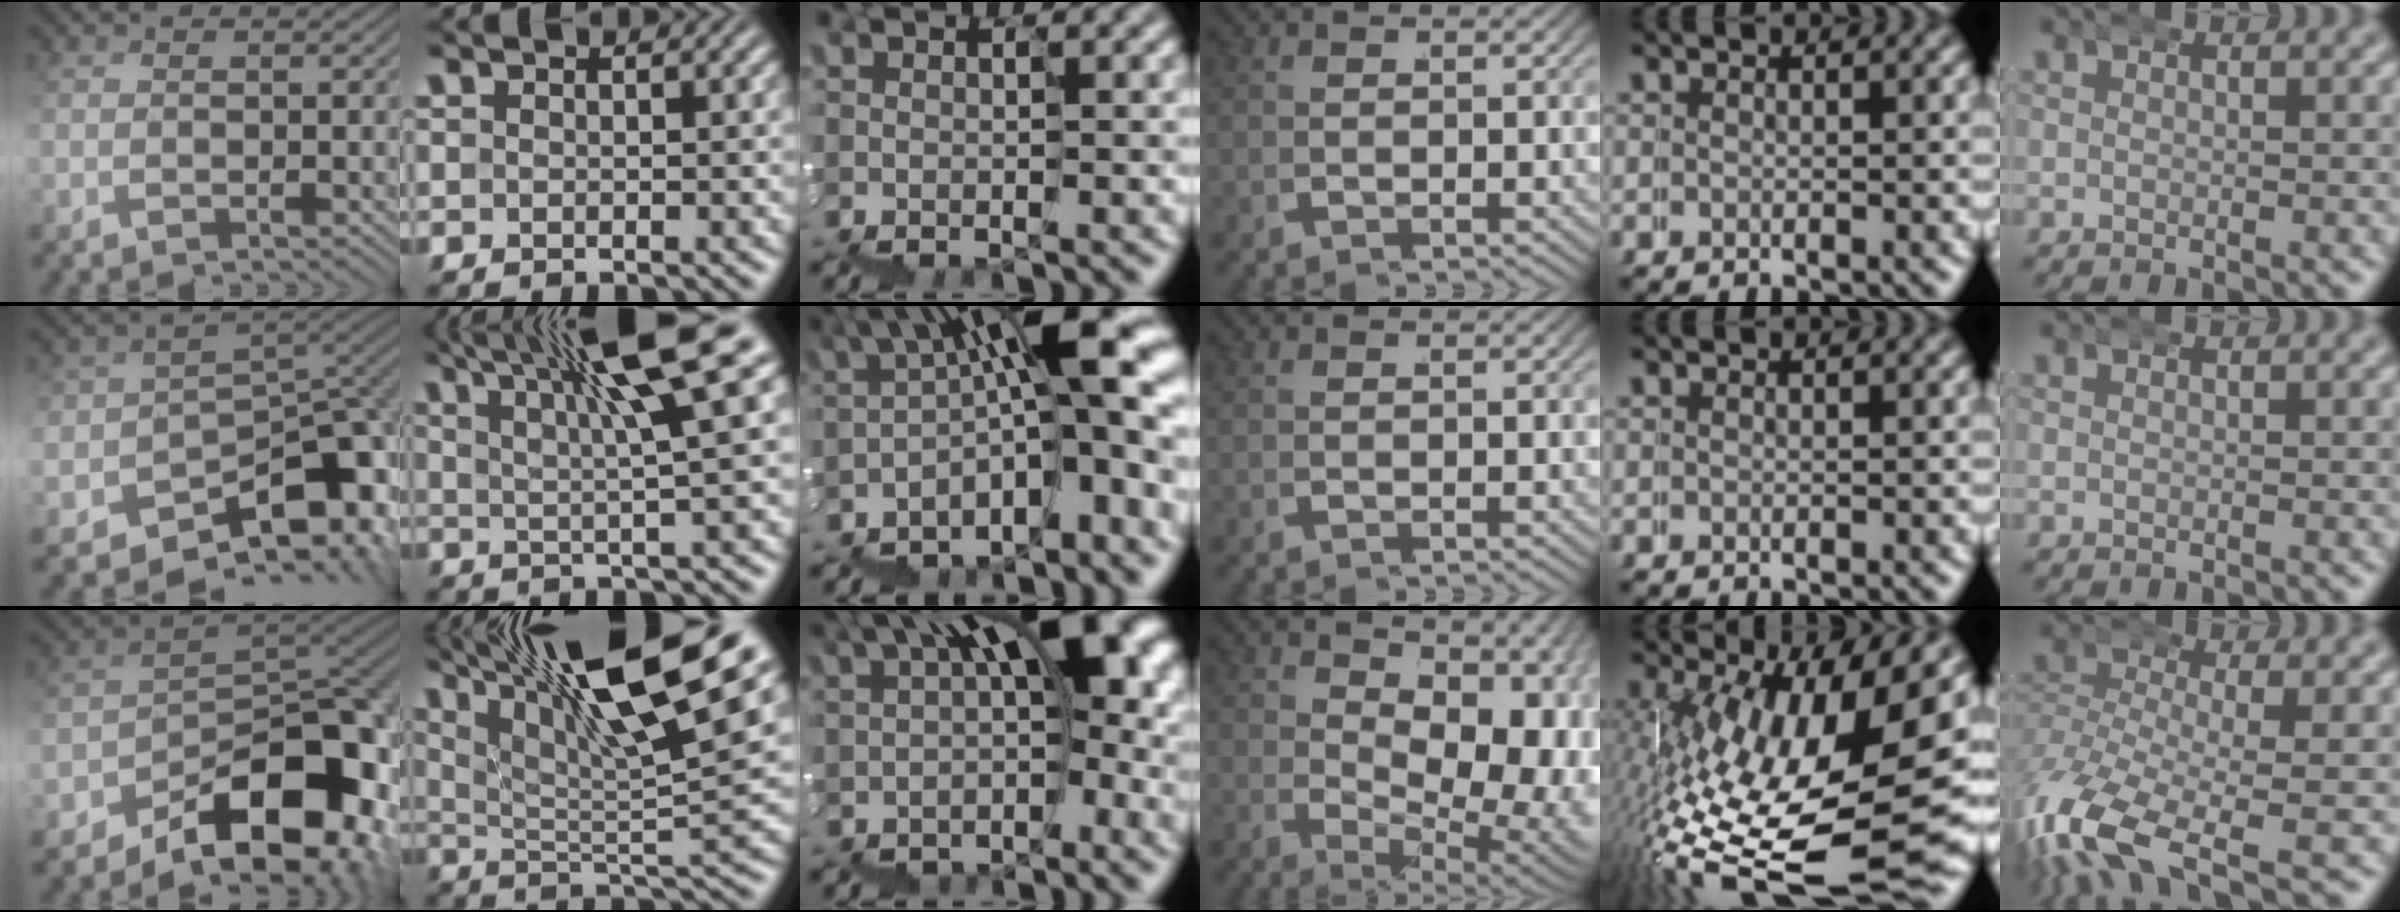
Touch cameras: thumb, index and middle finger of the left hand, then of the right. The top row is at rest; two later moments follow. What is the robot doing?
{"motion": "wrap", "object": "duck tape"}